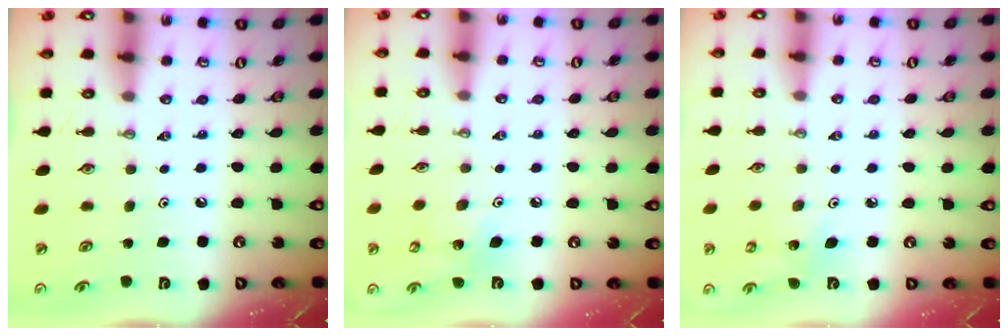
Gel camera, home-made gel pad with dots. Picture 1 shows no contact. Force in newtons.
{"total": 7.1, "press": 7.1, "slide": 0.2}
{"total": 2.9, "press": 2.9, "slide": 0.2}